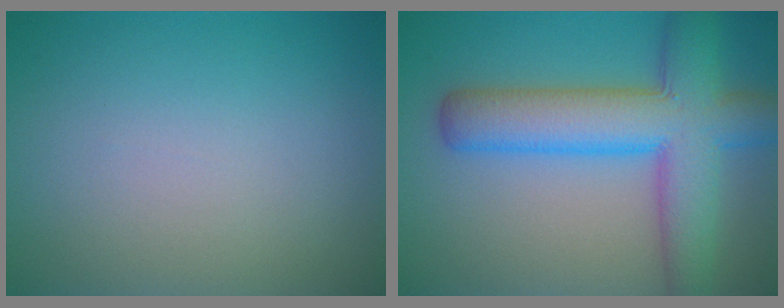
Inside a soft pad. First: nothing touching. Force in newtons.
{"total": 8.9, "press": 8.9, "slide": 0.4}